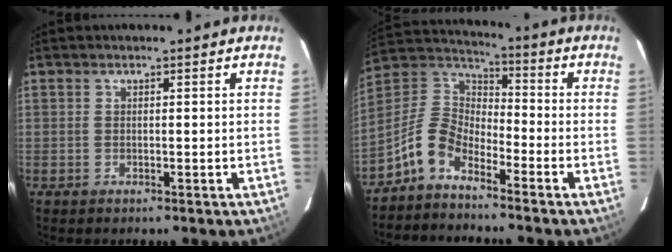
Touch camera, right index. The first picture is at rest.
{"total": 8.8, "force": [-6.0, 4.2, 4.9], "torque": [-0.112, 0.027, -0.132]}